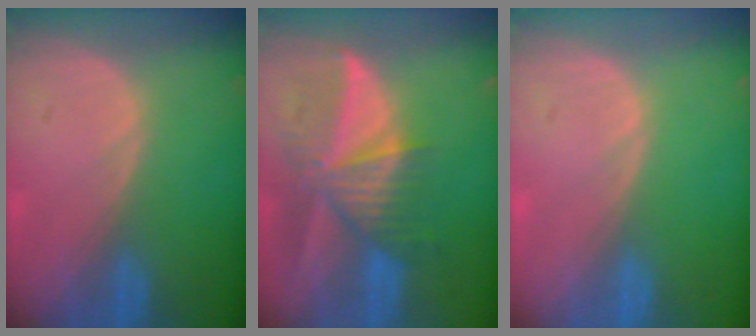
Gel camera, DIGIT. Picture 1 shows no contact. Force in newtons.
{"total": 9.8, "press": 8.6, "slide": 4.7}
{"total": 0.0}